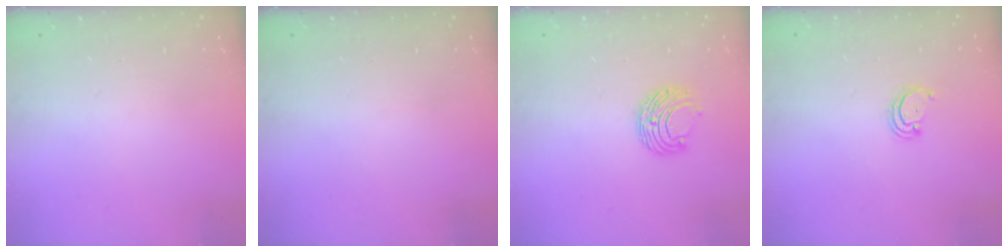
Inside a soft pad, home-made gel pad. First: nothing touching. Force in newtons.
{"total": 0.0}
{"total": 7.2, "press": 7.2, "slide": 0.8}
{"total": 2.4, "press": 2.4, "slide": 0.2}